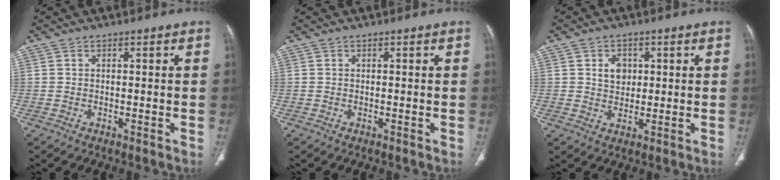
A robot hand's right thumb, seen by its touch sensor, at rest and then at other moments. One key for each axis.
{"total": 0.0}
{"total": 4.5, "fx": 1.0, "fy": 3.7, "fz": 2.3, "tx": -0.011, "ty": -0.001, "tz": 0.016}